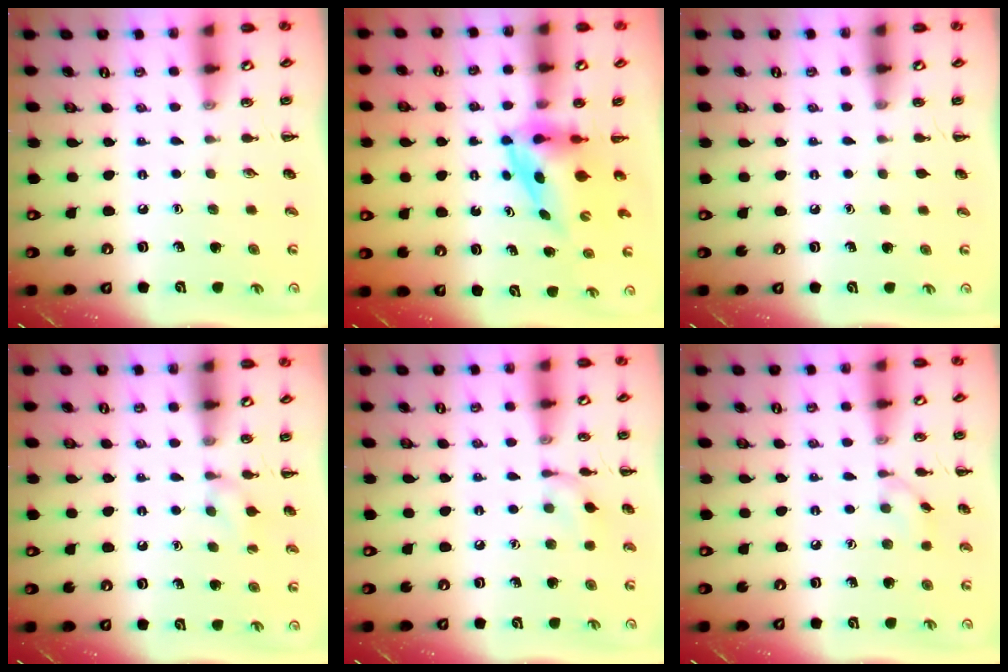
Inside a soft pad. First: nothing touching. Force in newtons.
{"total": 3.9, "press": 3.9, "slide": 0.8}
{"total": 0.0}
{"total": 7.3, "press": 7.1, "slide": 1.8}
{"total": 6.3, "press": 6.2, "slide": 1.1}
{"total": 4.1, "press": 4.0, "slide": 0.8}